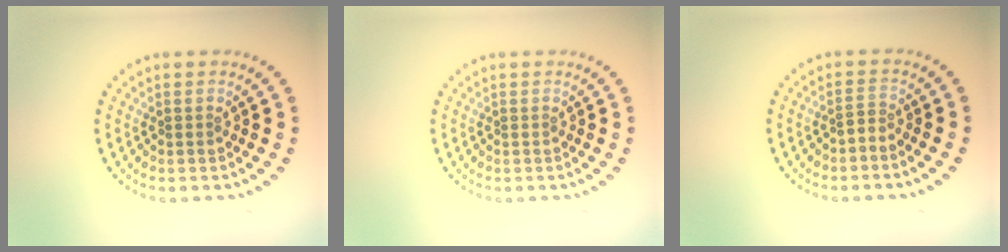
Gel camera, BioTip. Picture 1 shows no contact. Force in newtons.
{"total": 0.0}
{"total": 0.9, "press": 0.3, "slide": 0.9}